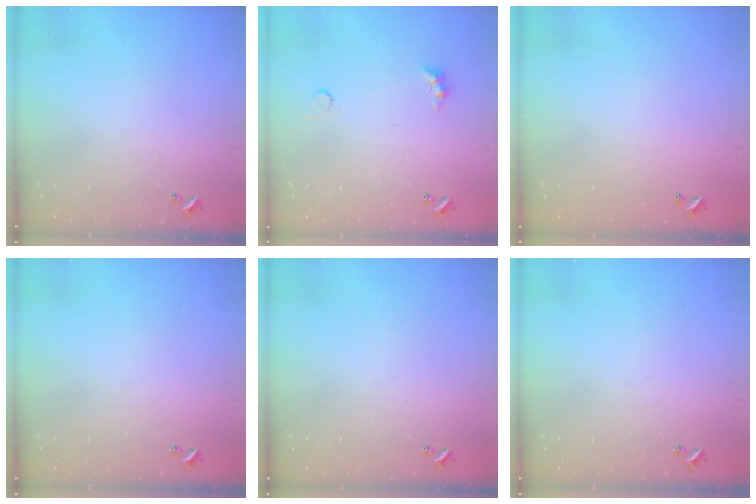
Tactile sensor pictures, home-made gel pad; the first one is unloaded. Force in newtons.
{"total": 3.0, "press": 2.9, "slide": 0.7}
{"total": 2.7, "press": 2.7, "slide": 0.1}
{"total": 0.0}
{"total": 0.0}
{"total": 0.0}